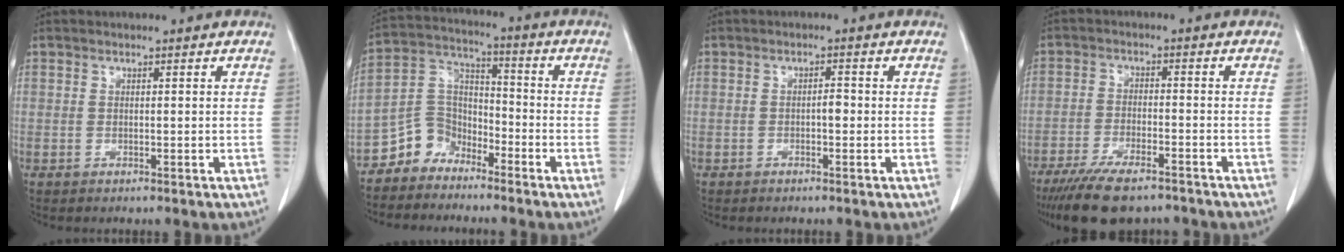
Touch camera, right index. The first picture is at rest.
{"total": 6.9, "force": [-5.3, 4.4, 0.5], "torque": [-0.007, 0.035, -0.104]}
{"total": 1.4, "force": [-0.4, 0.5, 1.2], "torque": [-0.015, 0.005, -0.009]}
{"total": 11.4, "force": [-8.9, 3.2, 6.4], "torque": [-0.105, -0.020, -0.142]}